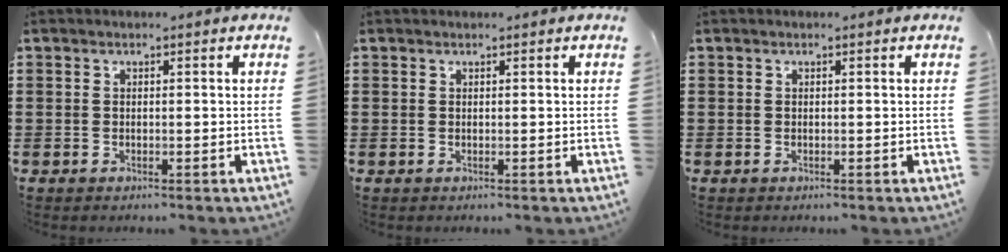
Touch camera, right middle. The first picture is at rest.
{"total": 0.0}
{"total": 0.0}